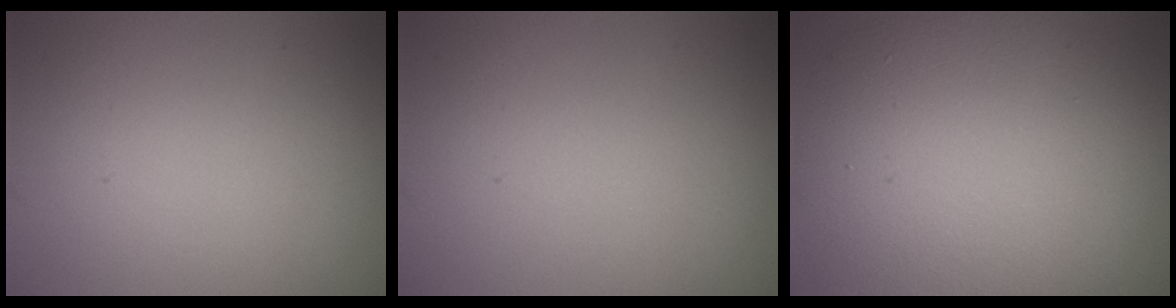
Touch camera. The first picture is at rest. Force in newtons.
{"total": 0.0}
{"total": 12.9, "press": 12.8, "slide": 1.3}